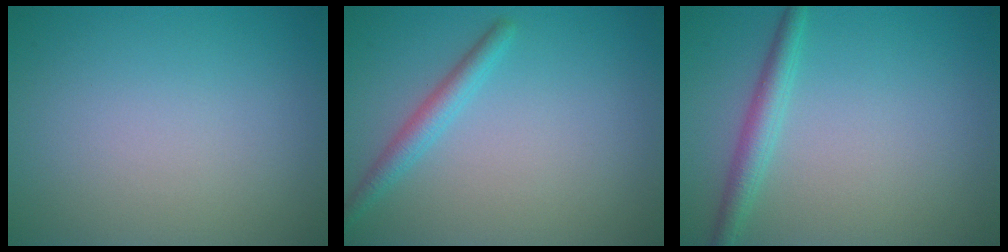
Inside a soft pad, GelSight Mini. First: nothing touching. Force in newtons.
{"total": 2.1, "press": 2.1, "slide": 0.2}
{"total": 2.4, "press": 2.4, "slide": 0.1}